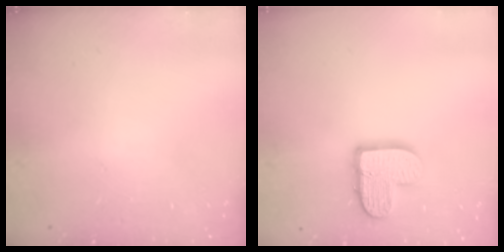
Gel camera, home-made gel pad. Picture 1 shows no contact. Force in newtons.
{"total": 12.2, "press": 12.2, "slide": 0.8}